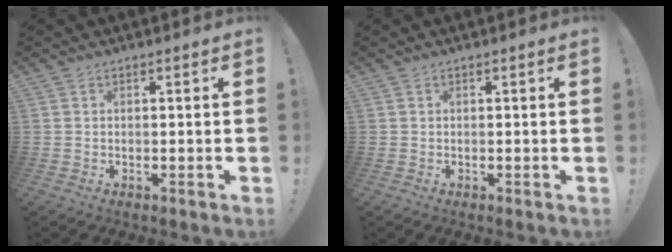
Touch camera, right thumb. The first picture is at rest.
{"total": 0.0}